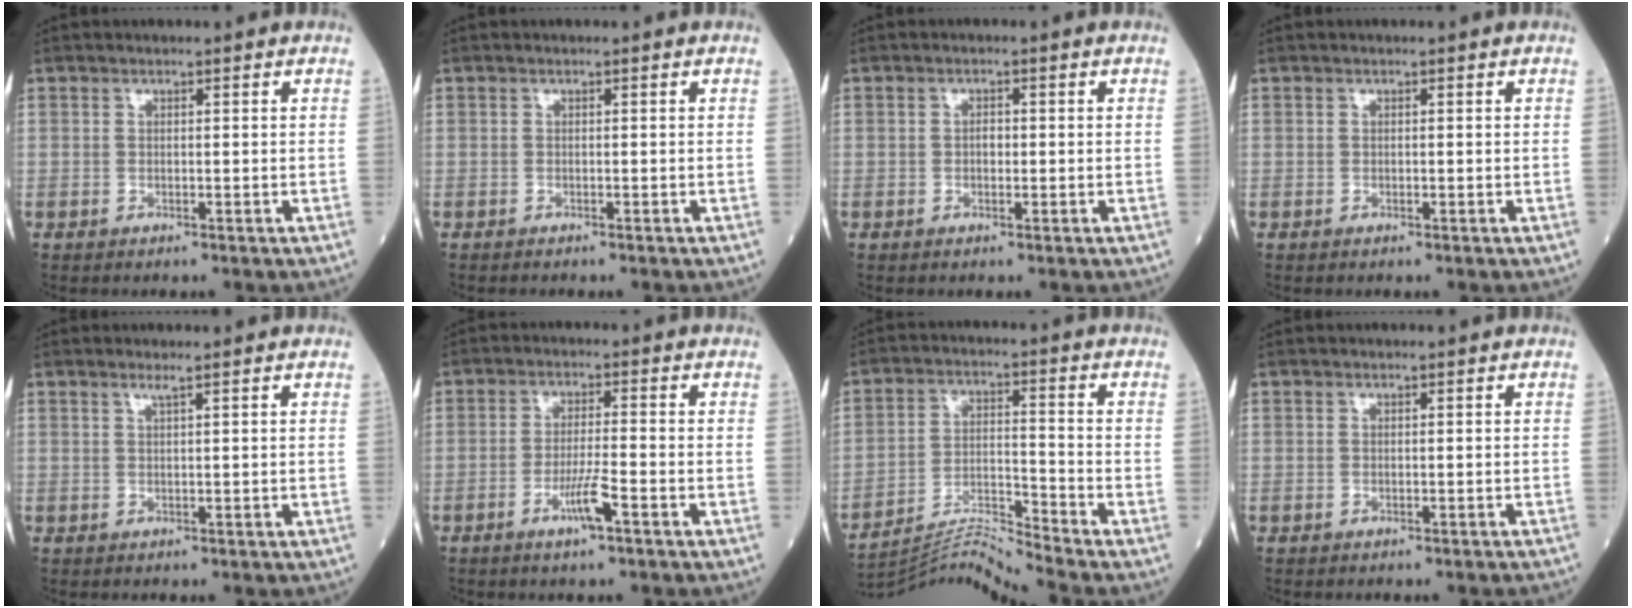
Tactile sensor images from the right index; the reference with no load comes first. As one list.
[{"total": 0.5, "force": [-0.5, 0.0, 0.2], "torque": [-0.003, -0.001, -0.008]}, {"total": 1.1, "force": [-0.2, 0.7, 0.9], "torque": [-0.015, 0.002, -0.004]}, {"total": 0.0}, {"total": 0.7, "force": [0.5, -0.2, 0.5], "torque": [-0.021, -0.002, 0.015]}, {"total": 4.5, "force": [-2.4, 0.0, 3.9], "torque": [-0.075, -0.005, -0.047]}, {"total": 10.0, "force": [-9.5, -3.3, 0.2], "torque": [-0.009, 0.021, -0.171]}, {"total": 2.0, "force": [-1.9, 0.2, 0.6], "torque": [-0.011, -0.005, -0.018]}]